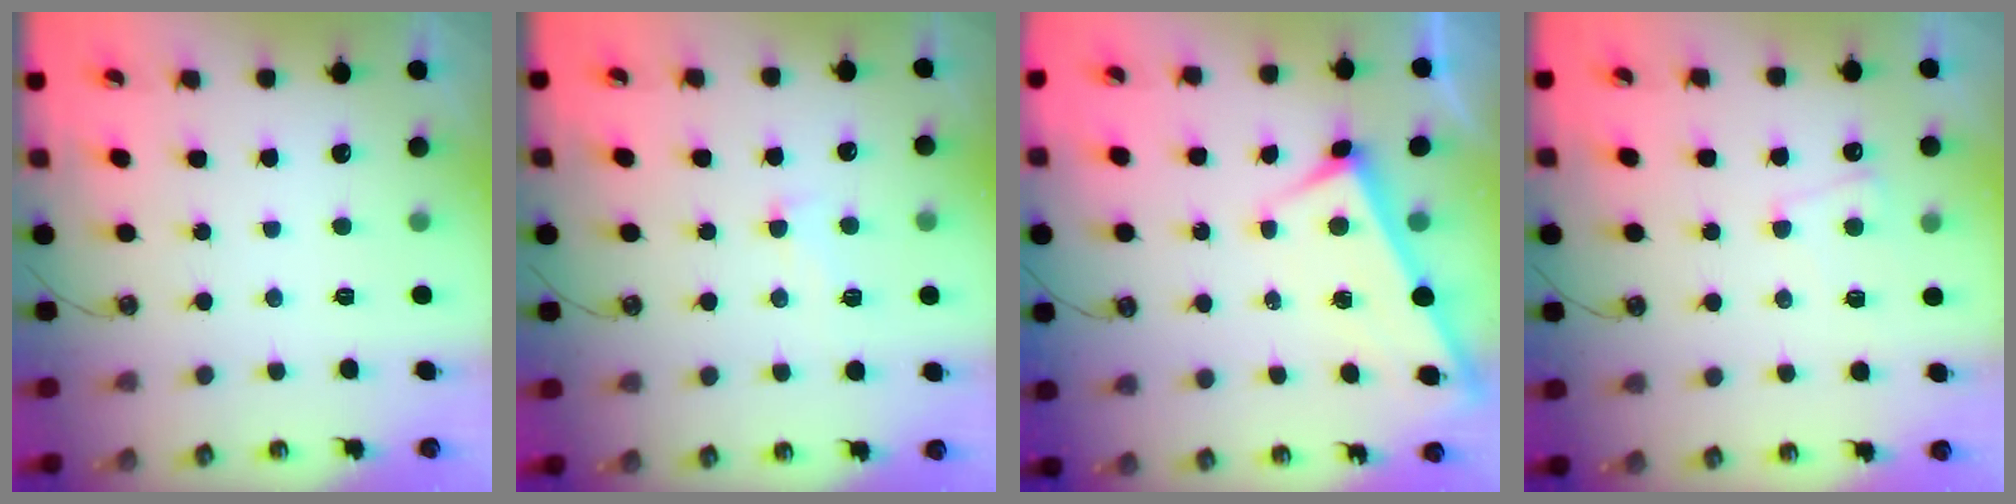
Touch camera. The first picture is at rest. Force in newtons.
{"total": 1.3, "press": 0.3, "slide": 1.3}
{"total": 3.0, "press": 3.0, "slide": 0.0}
{"total": 2.3, "press": 2.3, "slide": 0.5}